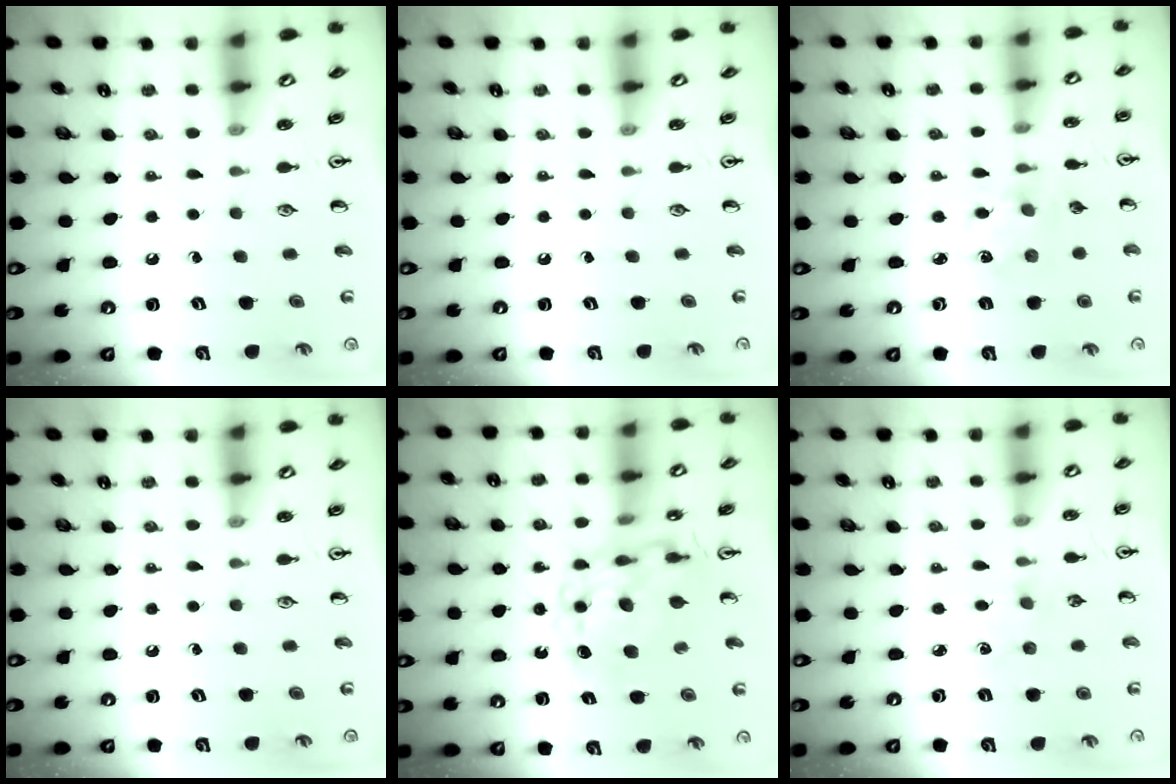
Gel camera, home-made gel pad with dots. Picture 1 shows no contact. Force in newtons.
{"total": 0.0}
{"total": 2.5, "press": 2.4, "slide": 0.7}
{"total": 0.0}
{"total": 10.0, "press": 10.0, "slide": 0.8}
{"total": 1.3, "press": 1.3, "slide": 0.3}